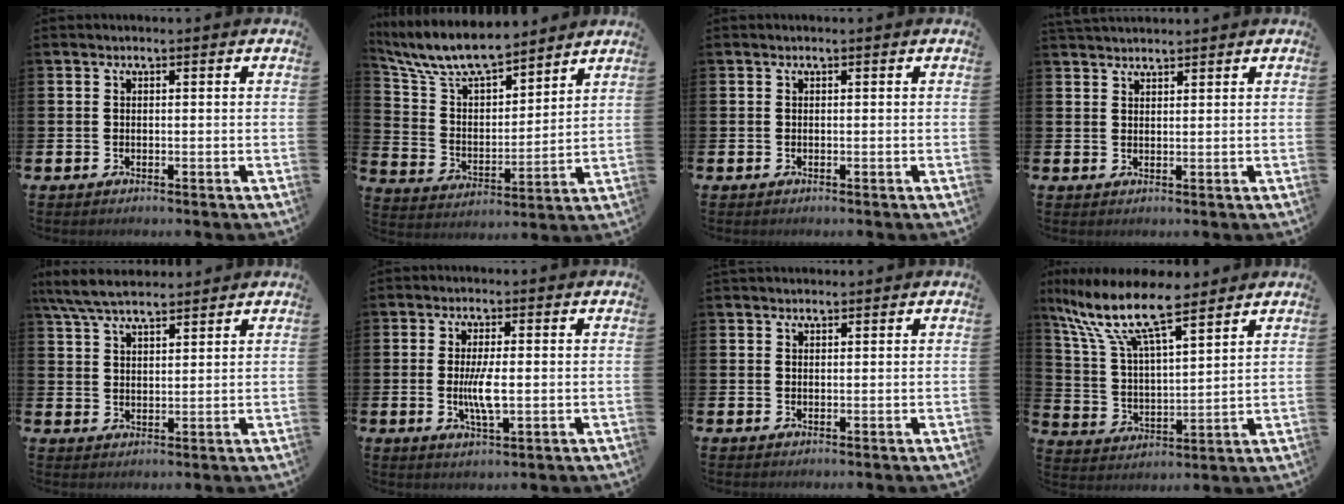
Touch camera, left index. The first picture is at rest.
{"total": 9.1, "force": [8.4, 2.0, 2.9], "torque": [-0.097, -0.052, 0.151]}
{"total": 0.0}
{"total": 2.2, "force": [2.1, 0.5, 0.2], "torque": [-0.004, -0.007, 0.039]}
{"total": 6.4, "force": [5.9, 1.2, 2.2], "torque": [-0.063, -0.018, 0.110]}
{"total": 4.3, "force": [-0.1, 1.1, 4.1], "torque": [-0.070, 0.000, -0.004]}
{"total": 1.4, "force": [1.3, 0.5, 0.1], "torque": [0.007, -0.001, 0.023]}
{"total": 12.0, "force": [9.8, 3.0, 6.2], "torque": [-0.160, -0.045, 0.173]}